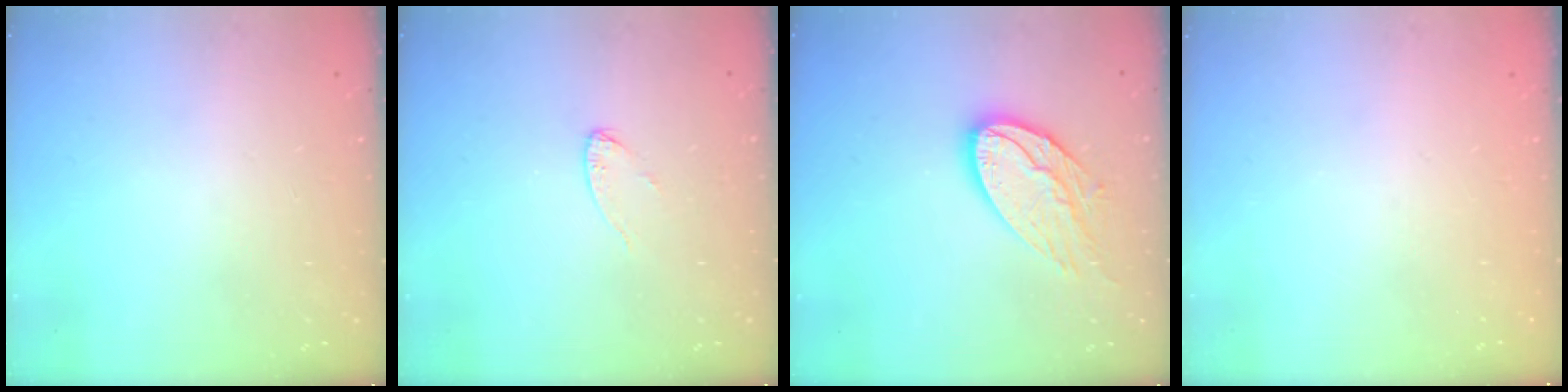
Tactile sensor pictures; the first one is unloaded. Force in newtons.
{"total": 3.9, "press": 3.9, "slide": 0.3}
{"total": 14.8, "press": 14.8, "slide": 1.0}
{"total": 0.0}